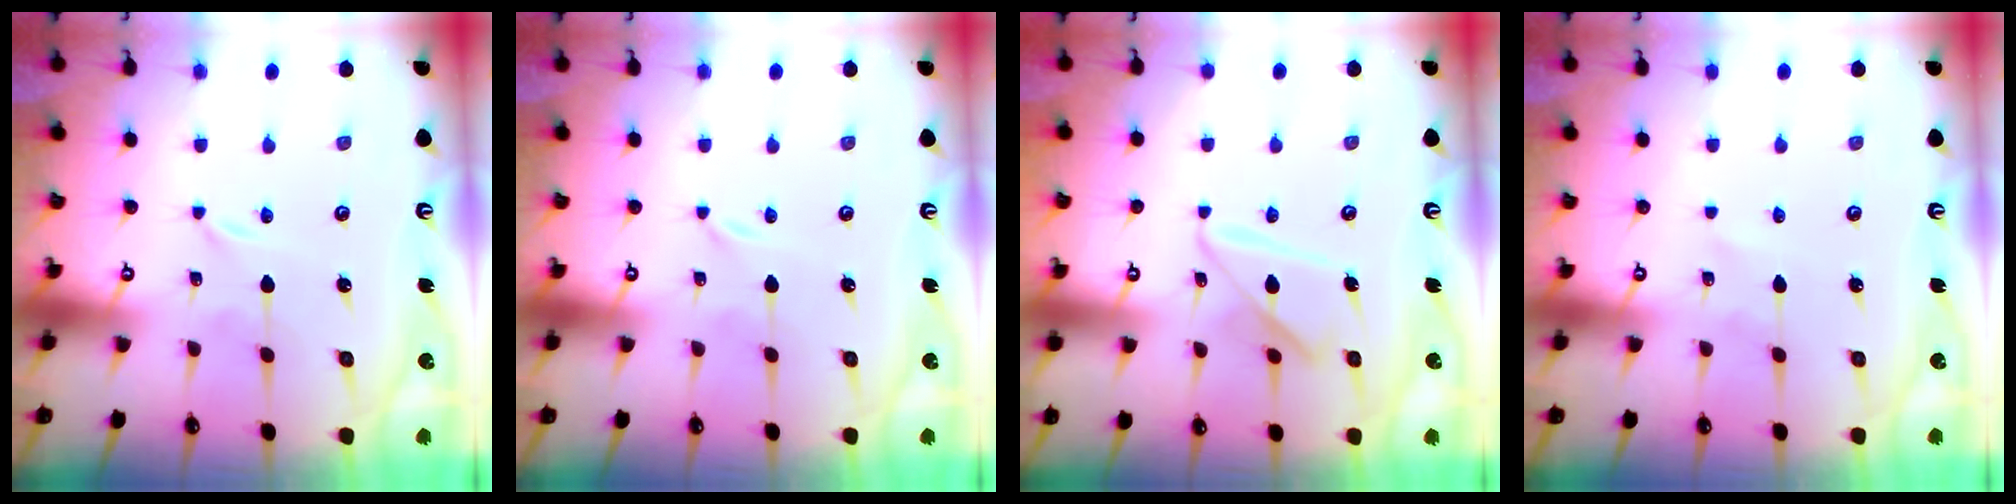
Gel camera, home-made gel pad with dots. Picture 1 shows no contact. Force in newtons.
{"total": 0.0}
{"total": 11.4, "press": 11.4, "slide": 1.1}
{"total": 1.3, "press": 1.3, "slide": 0.1}